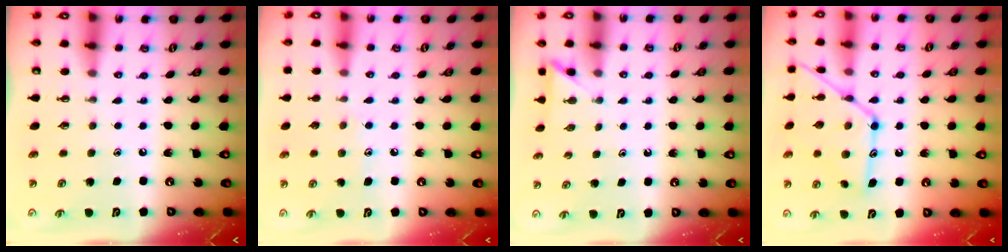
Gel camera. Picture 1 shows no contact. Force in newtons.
{"total": 5.7, "press": 5.7, "slide": 0.5}
{"total": 2.5, "press": 2.5, "slide": 0.3}
{"total": 15.7, "press": 15.7, "slide": 1.2}